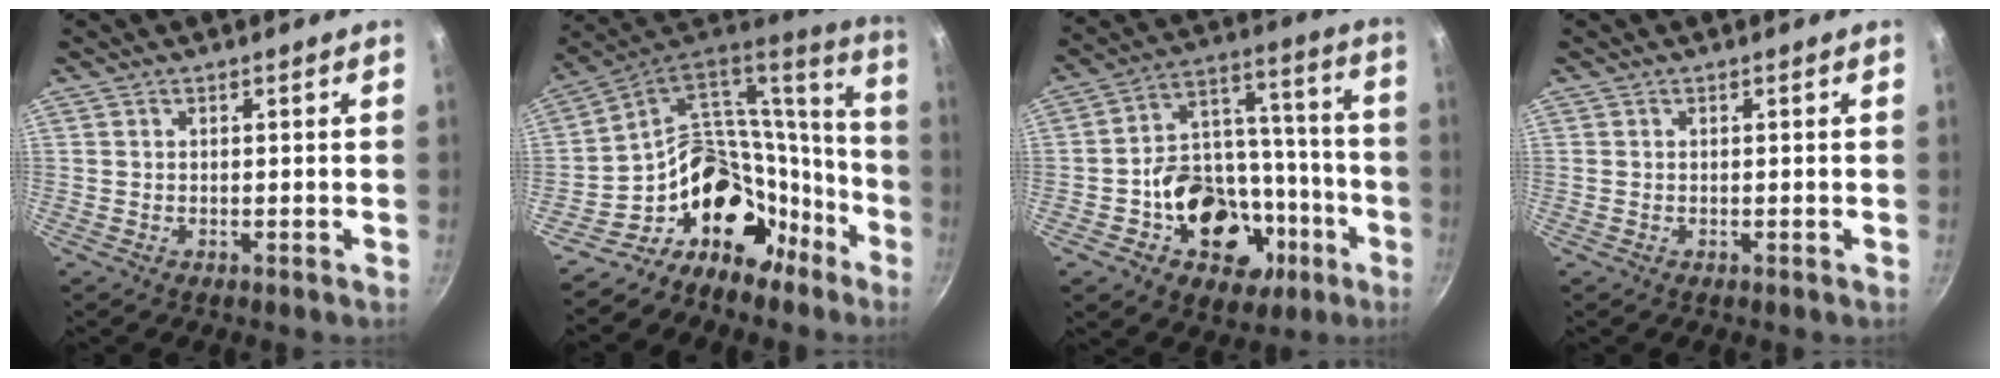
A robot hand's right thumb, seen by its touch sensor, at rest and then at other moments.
{"total": 21.7, "force": [-11.2, 16.0, 9.4], "torque": [-0.084, 0.135, -0.178]}
{"total": 21.4, "force": [-7.5, 16.0, 12.2], "torque": [-0.157, 0.068, -0.099]}
{"total": 0.0}